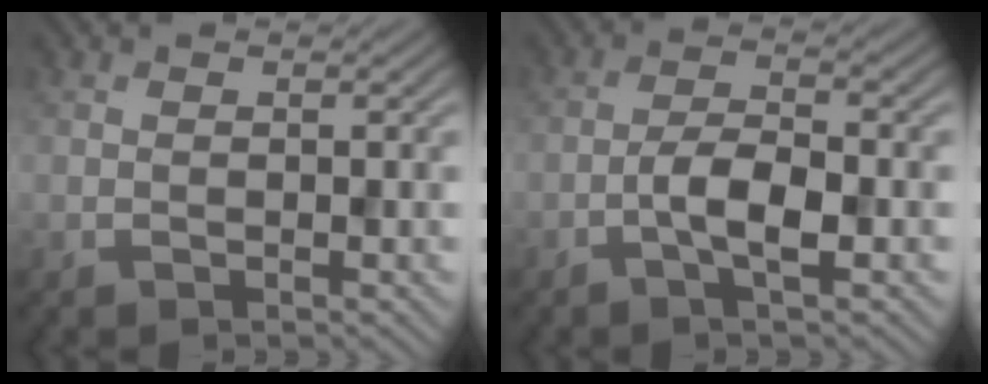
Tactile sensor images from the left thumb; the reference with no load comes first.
{"total": 4.2, "force": [-1.7, 1.3, 3.6], "torque": [-0.072, 0.008, -0.040]}